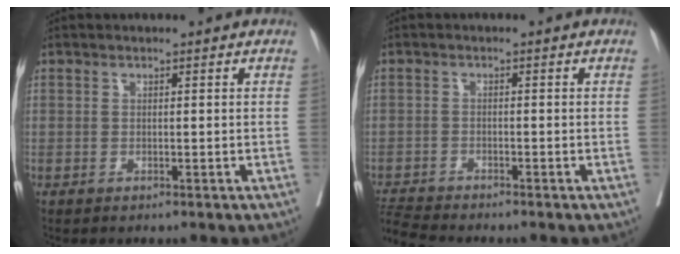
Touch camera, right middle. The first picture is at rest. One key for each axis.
{"total": 4.2, "fx": -4.1, "fy": -0.7, "fz": 0.4, "tx": -0.014, "ty": -0.019, "tz": -0.078}